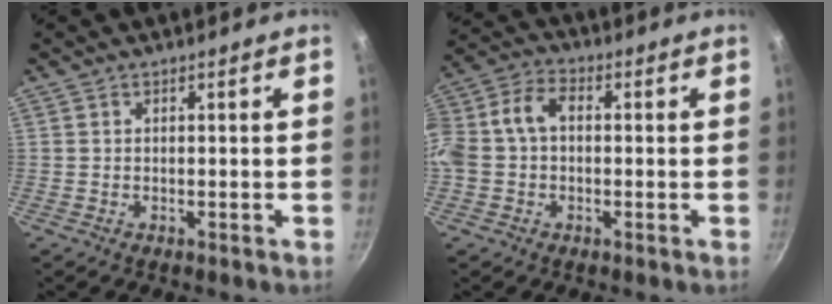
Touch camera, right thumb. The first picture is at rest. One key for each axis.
{"total": 11.3, "fx": -0.2, "fy": 8.1, "fz": 7.9, "tx": -0.158, "ty": 0.041, "tz": -0.020}